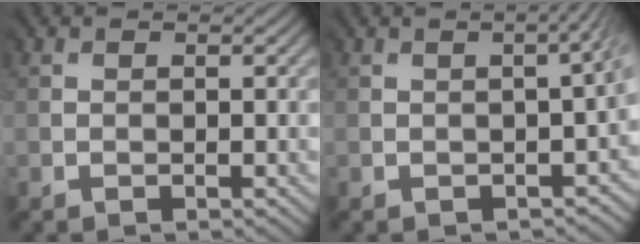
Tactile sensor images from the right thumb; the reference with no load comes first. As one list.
[{"total": 4.0, "force": [-0.6, 1.6, 3.6], "torque": [-0.021, -0.001, -0.002]}]